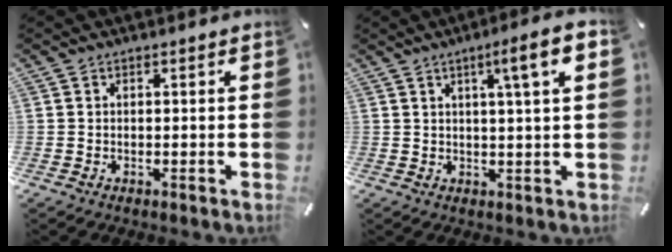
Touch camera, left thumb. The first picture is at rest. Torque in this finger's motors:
{"motor_torque": [1.16, 1.25, 0.65, -0.61, 0.23]}